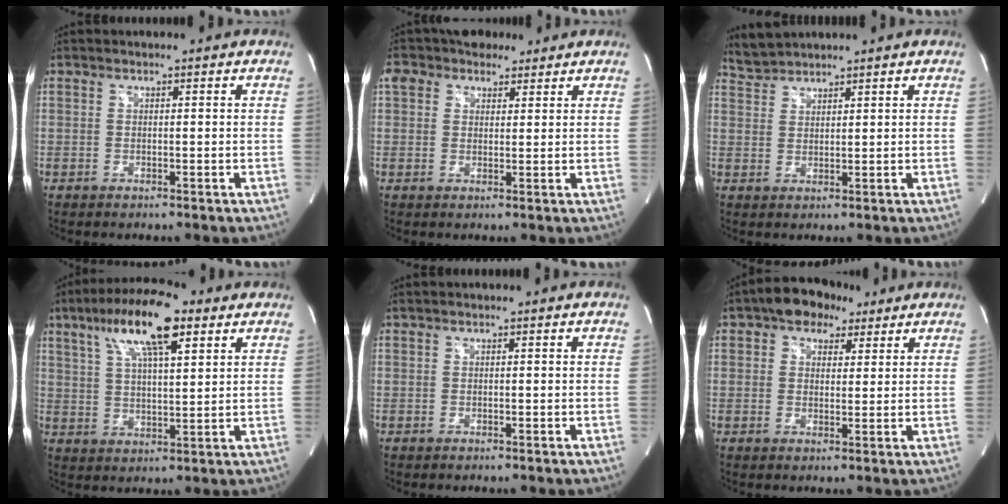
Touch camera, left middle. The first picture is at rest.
{"total": 6.6, "force": [4.3, 4.3, 2.5], "torque": [-0.052, 0.036, 0.081]}
{"total": 3.2, "force": [3.2, 0.1, -0.3], "torque": [-0.007, 0.013, 0.068]}
{"total": 13.0, "force": [6.9, 3.0, 10.5], "torque": [-0.194, 0.022, 0.120]}
{"total": 0.0}
{"total": 6.5, "force": [3.9, 4.1, 3.2], "torque": [-0.046, 0.027, 0.060]}